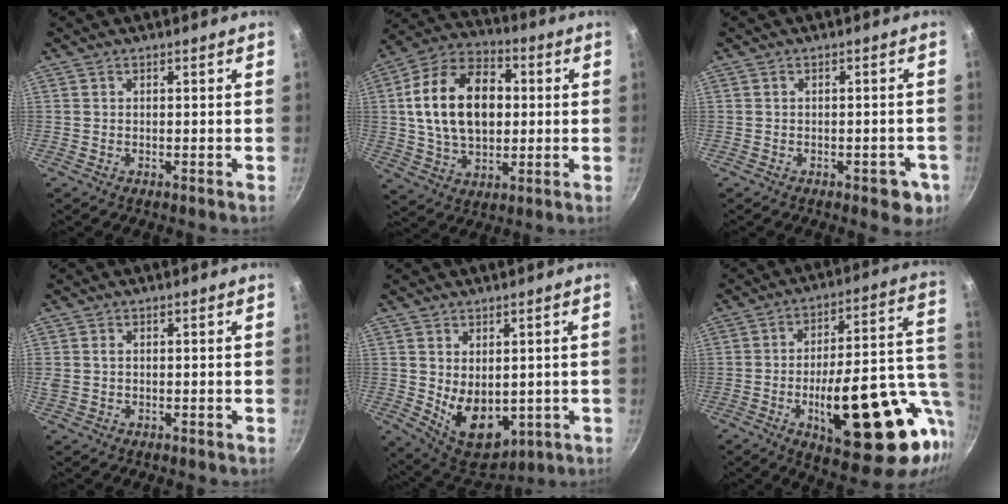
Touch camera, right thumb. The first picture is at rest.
{"total": 19.3, "force": [2.0, 12.8, 14.3], "torque": [-0.219, 0.020, 0.026]}
{"total": 5.1, "force": [-2.0, 2.7, 3.9], "torque": [-0.022, 0.017, -0.015]}
{"total": 1.7, "force": [0.2, 1.3, 1.1], "torque": [-0.019, 0.002, 0.005]}
{"total": 11.2, "force": [-0.1, 7.5, 8.3], "torque": [-0.102, -0.028, 0.026]}
{"total": 26.3, "force": [-6.0, 9.9, 23.6], "torque": [-0.302, 0.015, -0.073]}